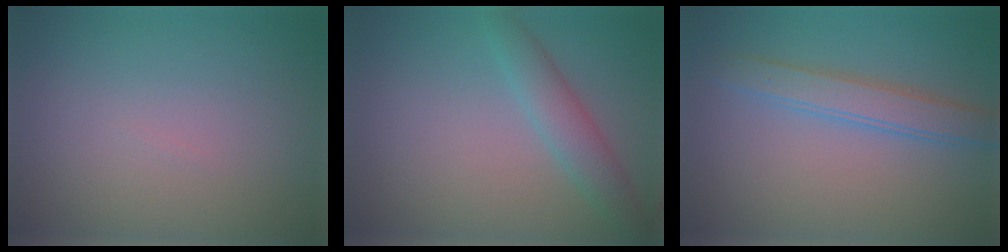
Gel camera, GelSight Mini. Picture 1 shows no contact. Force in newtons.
{"total": 3.0, "press": 3.0, "slide": 0.1}
{"total": 3.0, "press": 3.0, "slide": 0.0}